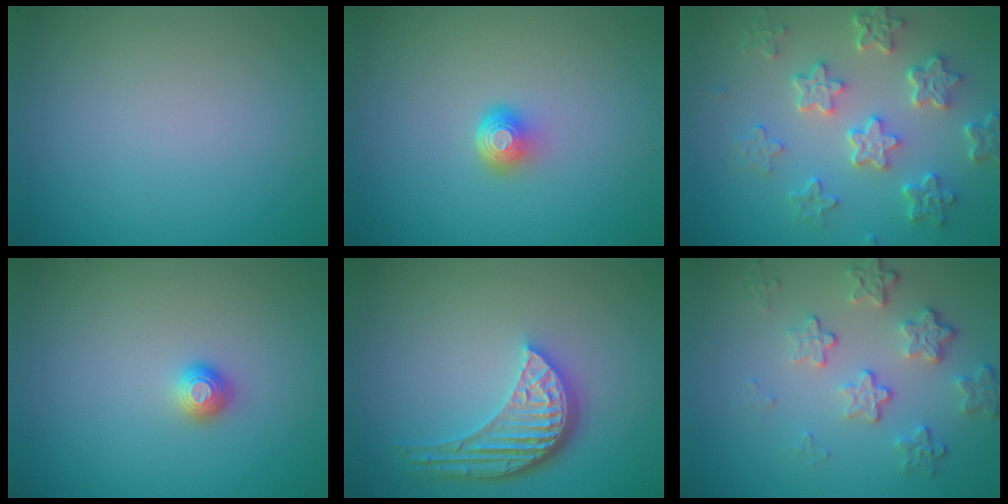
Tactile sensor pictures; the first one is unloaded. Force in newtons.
{"total": 2.1, "press": 1.4, "slide": 1.6}
{"total": 5.8, "press": 4.4, "slide": 3.8}
{"total": 1.1, "press": 1.0, "slide": 0.2}
{"total": 5.2, "press": 3.9, "slide": 3.5}
{"total": 4.2, "press": 3.1, "slide": 2.9}